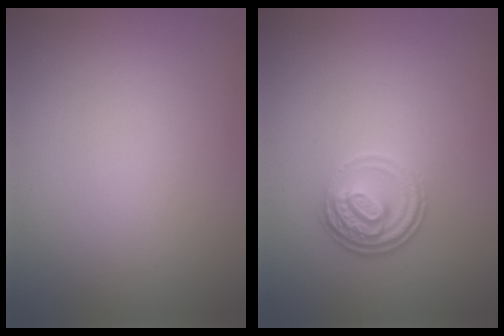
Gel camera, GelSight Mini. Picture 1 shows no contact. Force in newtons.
{"total": 2.8, "press": 2.3, "slide": 1.7}